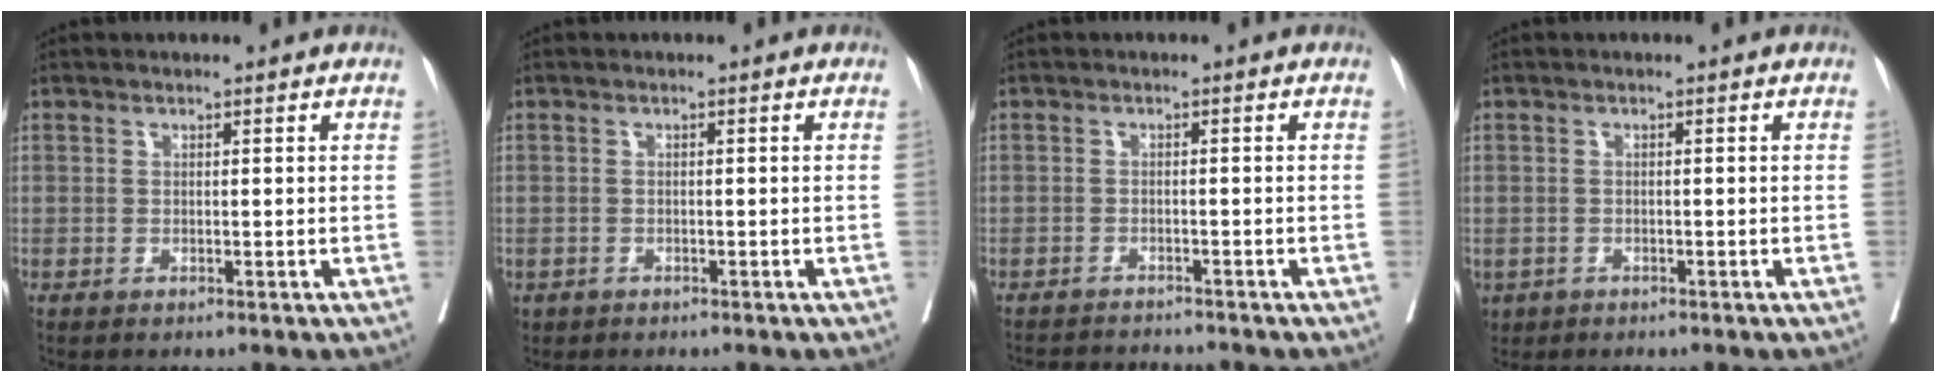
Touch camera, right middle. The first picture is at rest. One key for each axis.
{"total": 0.8, "fx": -0.5, "fy": 0.6, "fz": 0.1, "tx": -0.008, "ty": 0.002, "tz": -0.007}
{"total": 5.7, "fx": -5.6, "fy": 0.0, "fz": 0.9, "tx": -0.006, "ty": -0.006, "tz": -0.087}
{"total": 2.6, "fx": -1.6, "fy": 1.9, "fz": 0.6, "tx": -0.014, "ty": -0.002, "tz": -0.025}